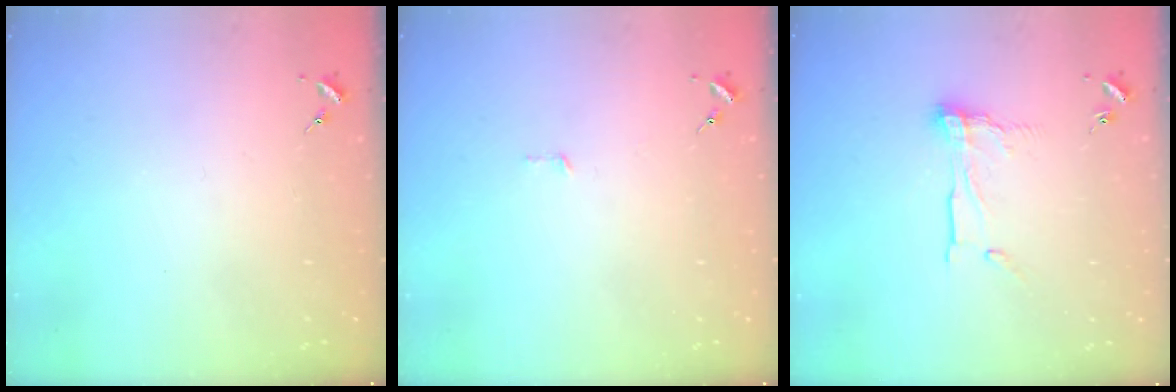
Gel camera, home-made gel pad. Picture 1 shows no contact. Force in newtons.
{"total": 3.0, "press": 3.0, "slide": 0.2}
{"total": 10.4, "press": 10.4, "slide": 1.0}